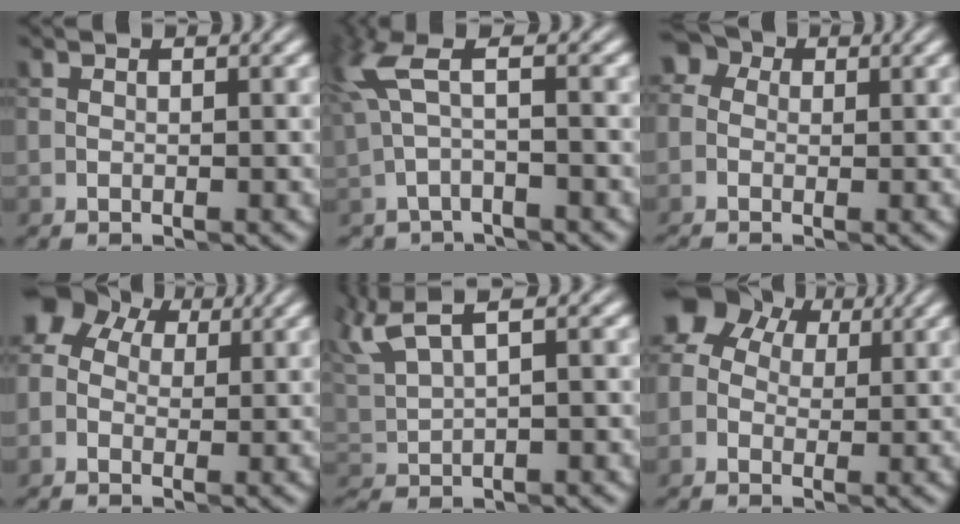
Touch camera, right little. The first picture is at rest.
{"total": 3.2, "force": [0.5, 1.4, 2.8], "torque": [-0.072, 0.000, 0.009]}
{"total": 3.6, "force": [-0.3, 3.2, 1.6], "torque": [-0.031, 0.020, -0.026]}
{"total": 5.1, "force": [1.2, 4.1, 2.8], "torque": [-0.049, 0.029, 0.004]}
{"total": 4.1, "force": [3.0, 0.8, 2.6], "torque": [-0.068, 0.021, 0.065]}
{"total": 6.2, "force": [1.8, 4.8, 3.5], "torque": [-0.063, 0.032, 0.014]}